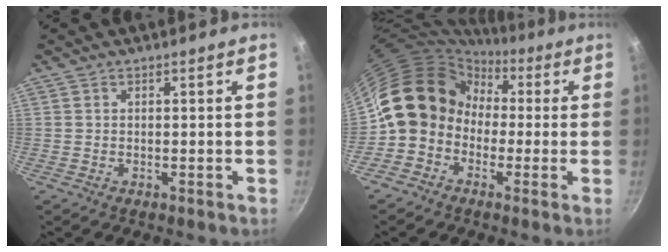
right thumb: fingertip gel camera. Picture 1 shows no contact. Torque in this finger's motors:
{"motor_torque": [1.77, 1.99, 0.77, -0.88, 0.27]}